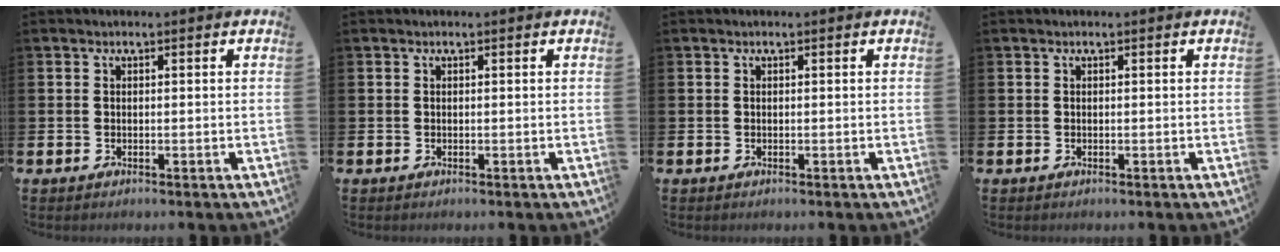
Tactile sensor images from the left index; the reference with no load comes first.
{"total": 0.0}
{"total": 0.0}
{"total": 0.0}